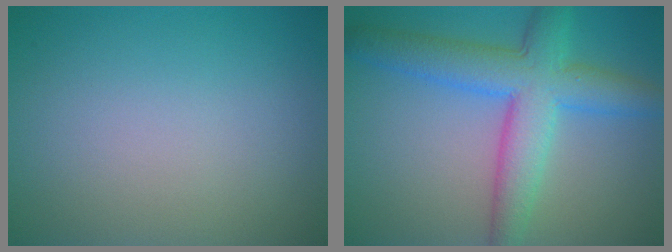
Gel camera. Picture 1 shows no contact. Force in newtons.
{"total": 6.9, "press": 6.9, "slide": 0.3}